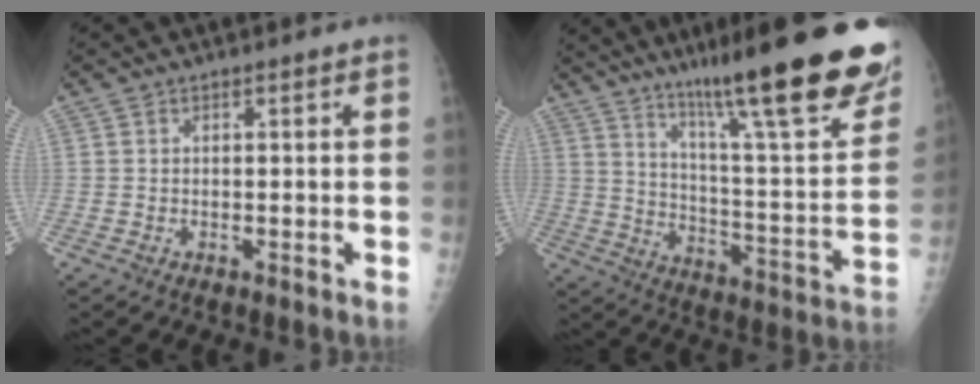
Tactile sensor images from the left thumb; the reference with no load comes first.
{"total": 28.9, "force": [20.3, 3.9, 20.2], "torque": [-0.273, -0.093, 0.296]}